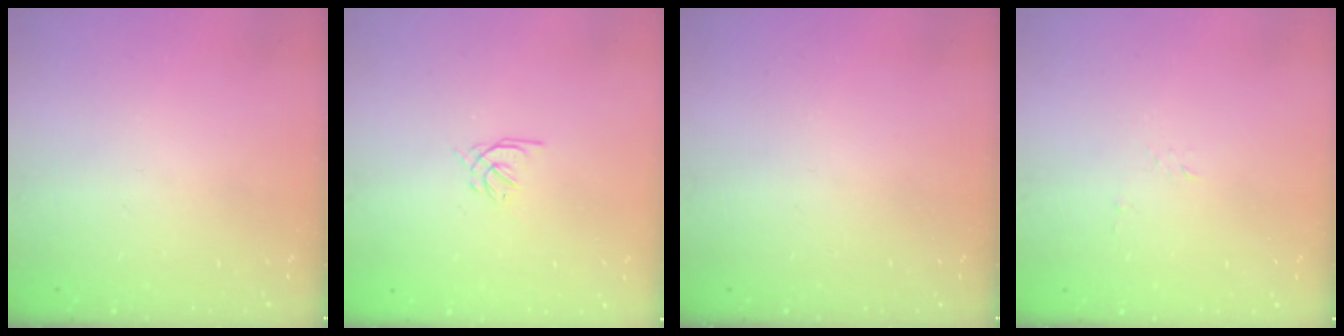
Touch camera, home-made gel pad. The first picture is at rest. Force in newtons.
{"total": 1.4, "press": 1.3, "slide": 0.5}
{"total": 0.0}
{"total": 2.7, "press": 2.7, "slide": 0.3}